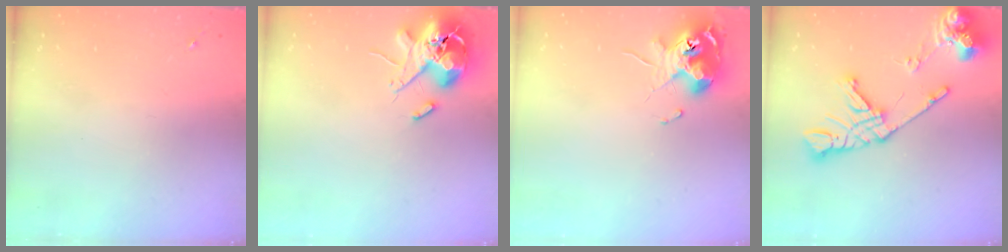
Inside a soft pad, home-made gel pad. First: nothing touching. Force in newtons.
{"total": 13.0, "press": 12.8, "slide": 2.1}
{"total": 11.8, "press": 11.7, "slide": 1.1}
{"total": 17.0, "press": 16.9, "slide": 2.2}